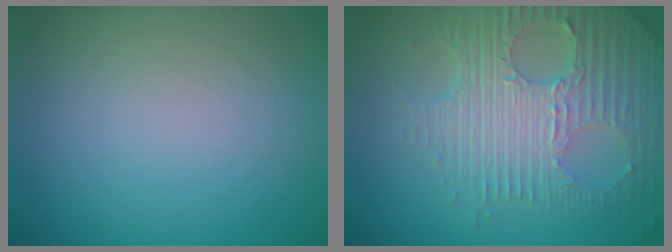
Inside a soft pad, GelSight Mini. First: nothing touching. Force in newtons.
{"total": 7.6, "press": 5.1, "slide": 5.7}